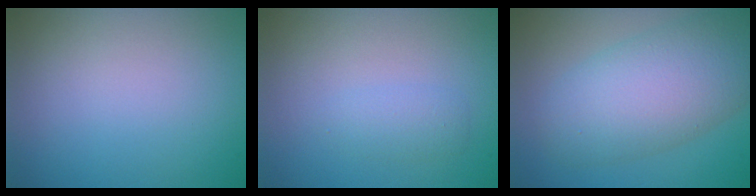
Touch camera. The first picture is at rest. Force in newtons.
{"total": 1.5, "press": 1.4, "slide": 0.1}
{"total": 7.9, "press": 7.9, "slide": 0.4}